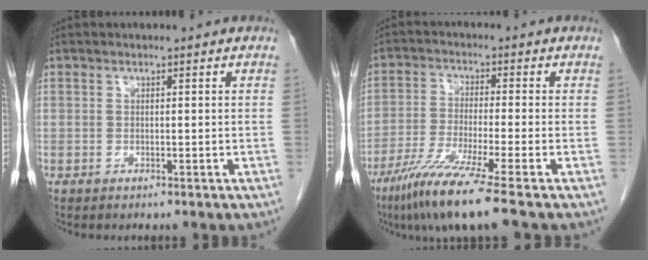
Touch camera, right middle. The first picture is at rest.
{"total": 10.0, "force": [-6.8, -1.4, 7.2], "torque": [-0.140, -0.040, -0.127]}